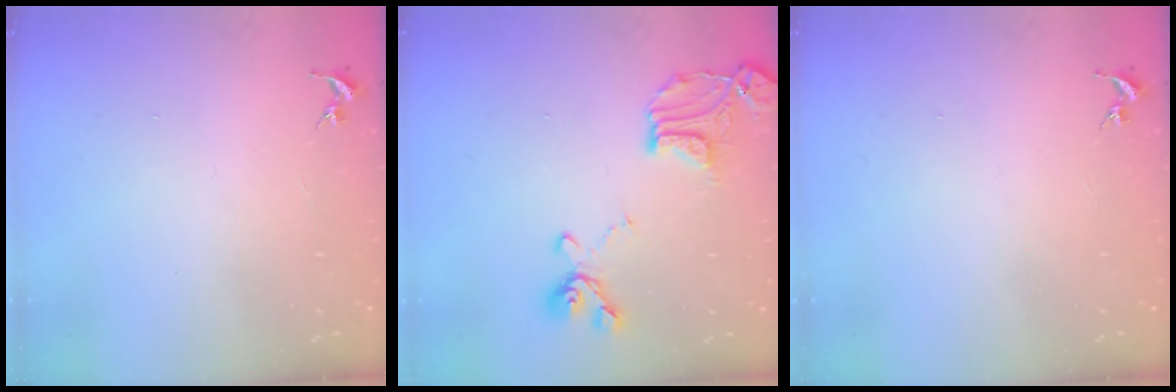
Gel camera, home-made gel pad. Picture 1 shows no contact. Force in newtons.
{"total": 17.9, "press": 17.8, "slide": 1.9}
{"total": 0.0}